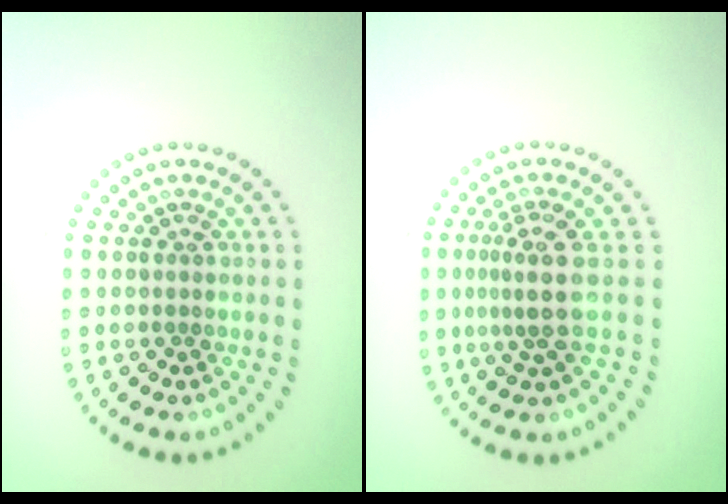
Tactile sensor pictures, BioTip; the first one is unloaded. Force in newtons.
{"total": 3.0, "press": 2.0, "slide": 2.2}